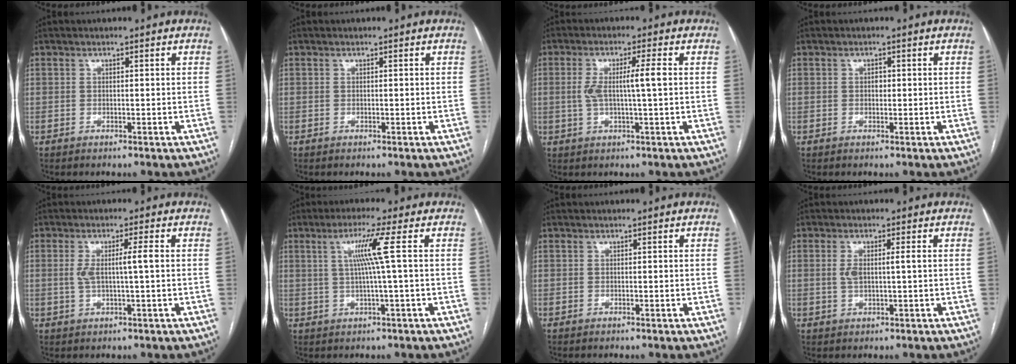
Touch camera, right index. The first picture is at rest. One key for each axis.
{"total": 0.0}
{"total": 5.3, "fx": 0.3, "fy": -0.1, "fz": 5.3, "tx": -0.102, "ty": 0.009, "tz": 0.008}
{"total": 0.8, "fx": 0.0, "fy": 0.6, "fz": 0.6, "tx": -0.008, "ty": 0.002, "tz": -0.002}
{"total": 4.2, "fx": 0.2, "fy": -0.1, "fz": 4.2, "tx": -0.080, "ty": 0.006, "tz": 0.007}
{"total": 5.8, "fx": 1.2, "fy": -1.5, "fz": 5.5, "tx": -0.105, "ty": 0.005, "tz": 0.026}
{"total": 0.0}
{"total": 3.2, "fx": 0.3, "fy": 0.6, "fz": 3.1, "tx": -0.068, "ty": 0.006, "tz": 0.008}